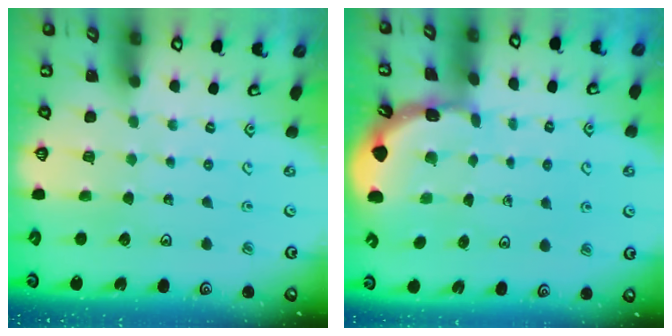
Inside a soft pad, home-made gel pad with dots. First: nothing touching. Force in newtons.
{"total": 1.8, "press": 1.7, "slide": 0.0}